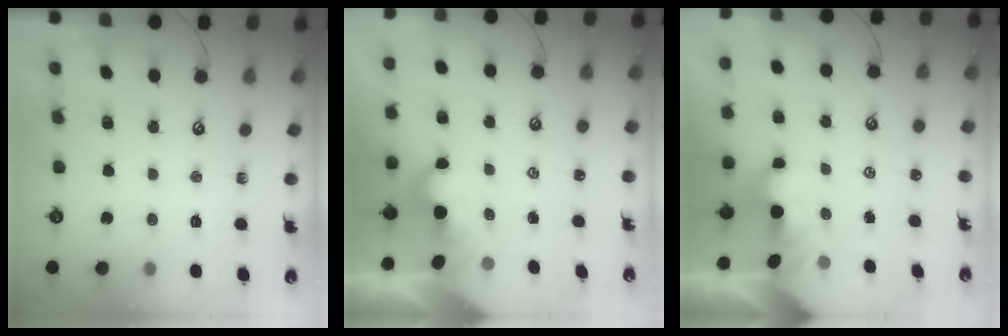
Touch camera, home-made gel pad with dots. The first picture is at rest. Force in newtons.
{"total": 1.9, "press": 1.9, "slide": 0.2}
{"total": 1.7, "press": 1.7, "slide": 0.2}